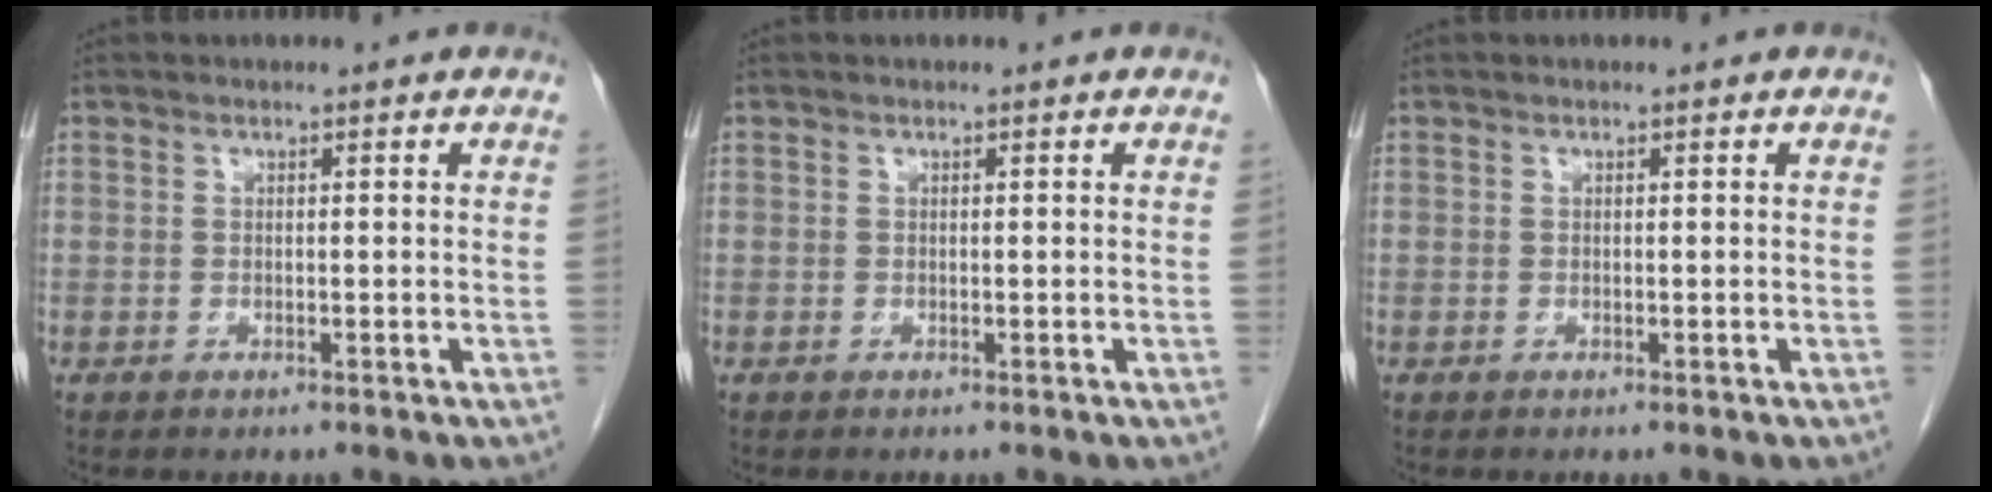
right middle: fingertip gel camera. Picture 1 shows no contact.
{"total": 0.0}
{"total": 0.0}